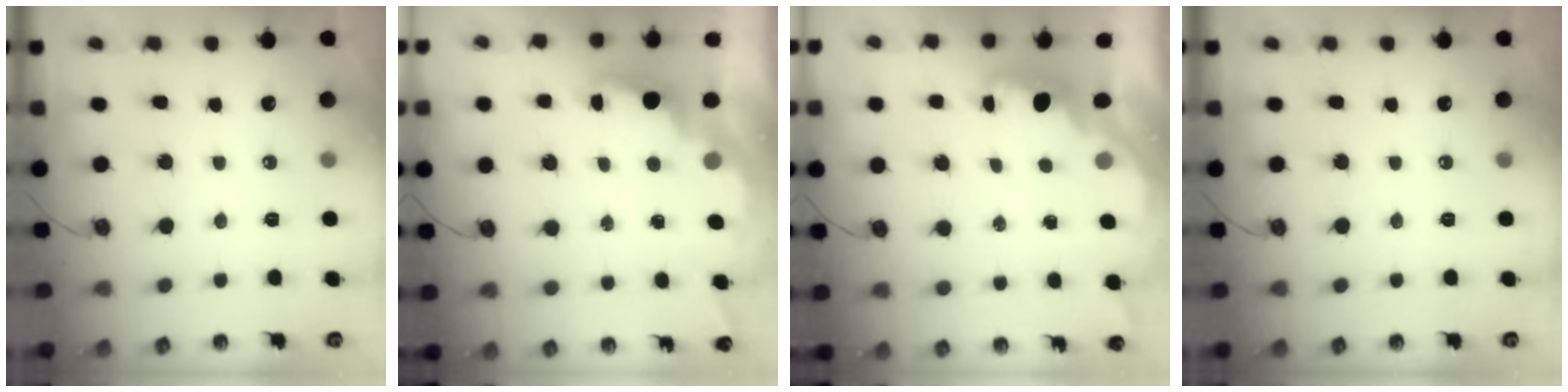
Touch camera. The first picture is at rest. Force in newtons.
{"total": 3.0, "press": 2.9, "slide": 0.5}
{"total": 1.5, "press": 1.3, "slide": 0.7}
{"total": 0.0}